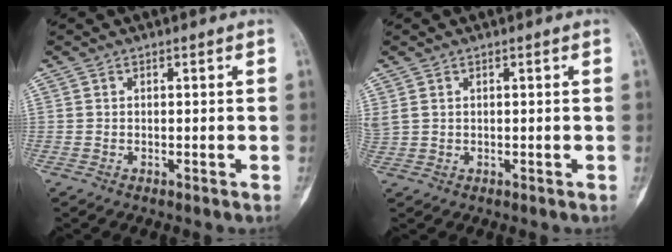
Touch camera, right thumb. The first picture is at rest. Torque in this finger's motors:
{"motor_torque": [-0.13, 0.25, 0.95, 0.10, 0.07]}